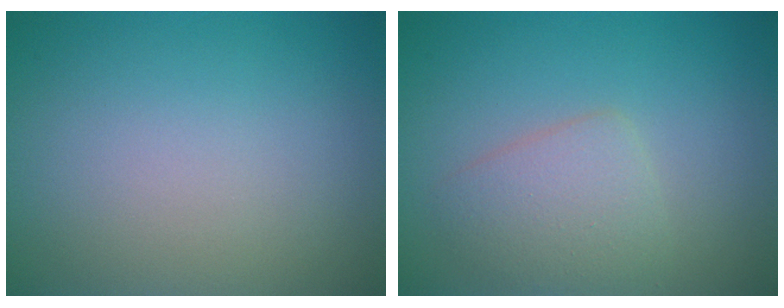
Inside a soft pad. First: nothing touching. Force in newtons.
{"total": 2.8, "press": 2.8, "slide": 0.1}